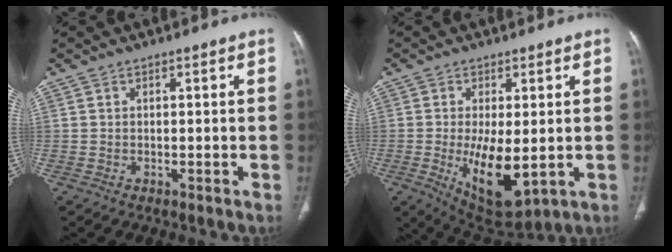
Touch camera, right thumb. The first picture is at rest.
{"total": 11.6, "force": [-1.9, 4.9, 10.3], "torque": [-0.167, -0.027, -0.013]}